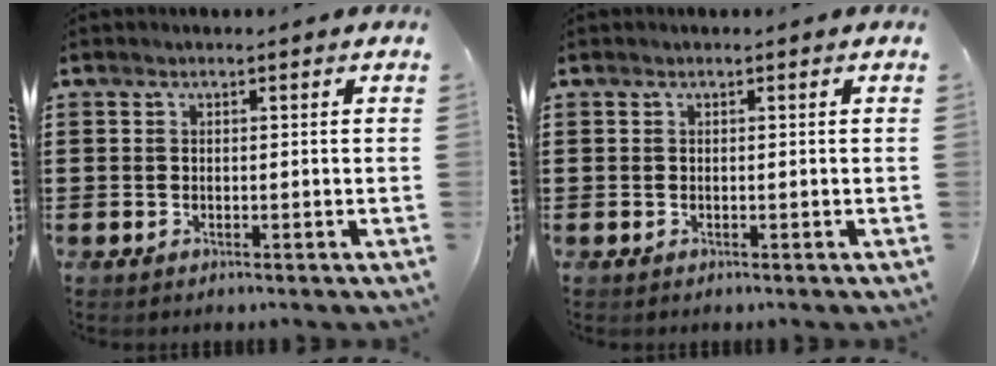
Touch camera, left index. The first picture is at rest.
{"total": 0.0}